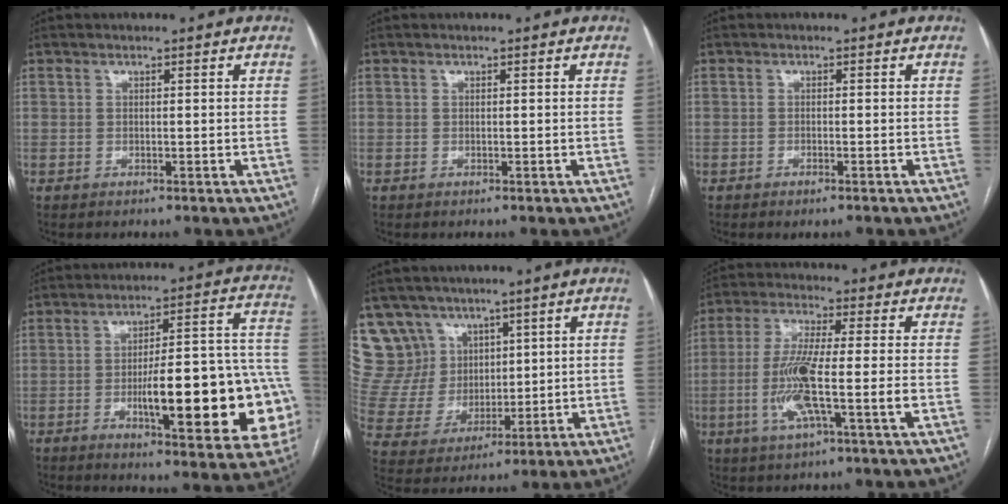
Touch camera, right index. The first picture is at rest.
{"total": 0.0}
{"total": 1.2, "force": [-0.9, -0.1, 0.7], "torque": [-0.014, -0.002, -0.013]}
{"total": 23.0, "force": [-5.7, 4.6, 21.8], "torque": [-0.215, 0.023, -0.063]}
{"total": 12.3, "force": [8.5, 8.9, 1.2], "torque": [-0.043, 0.039, 0.185]}
{"total": 10.4, "force": [-2.5, 0.2, 10.1], "torque": [-0.204, -0.007, -0.051]}